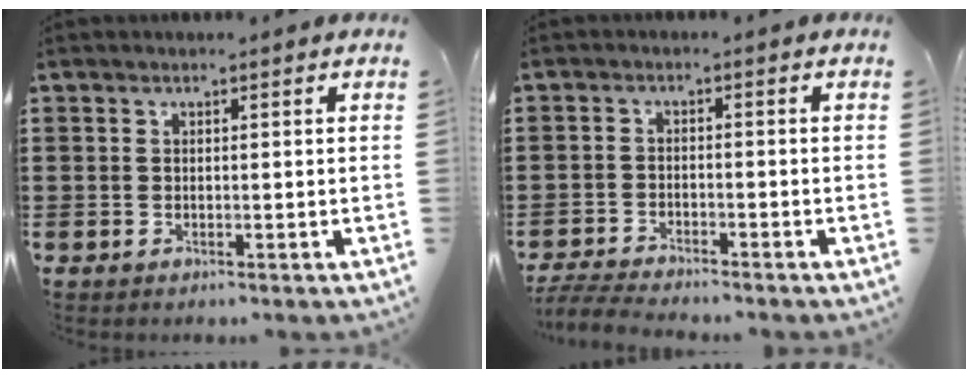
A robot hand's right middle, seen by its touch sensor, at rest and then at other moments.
{"total": 3.8, "force": [-3.6, 0.1, 1.1], "torque": [-0.032, -0.007, -0.077]}